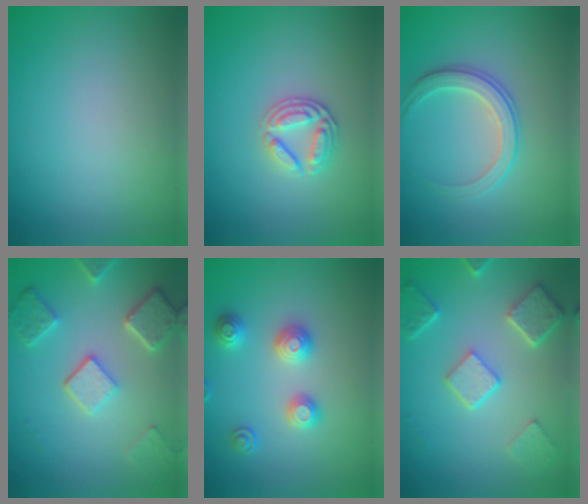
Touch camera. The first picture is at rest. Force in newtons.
{"total": 2.7, "press": 2.5, "slide": 0.8}
{"total": 3.0, "press": 2.8, "slide": 0.9}
{"total": 5.1, "press": 4.0, "slide": 3.2}
{"total": 2.8, "press": 2.7, "slide": 0.8}
{"total": 5.0, "press": 4.0, "slide": 3.1}